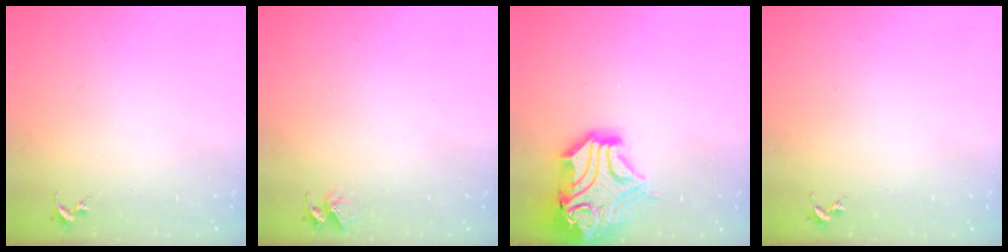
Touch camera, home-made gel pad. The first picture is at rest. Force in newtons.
{"total": 6.6, "press": 6.6, "slide": 0.5}
{"total": 21.7, "press": 21.5, "slide": 2.9}
{"total": 0.0}